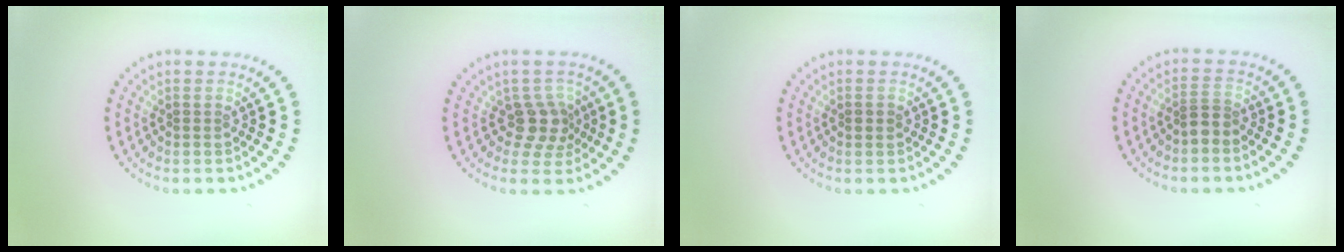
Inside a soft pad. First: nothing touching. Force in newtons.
{"total": 2.9, "press": 2.3, "slide": 1.8}
{"total": 0.9, "press": 0.9, "slide": 0.0}
{"total": 1.6, "press": 1.1, "slide": 1.1}